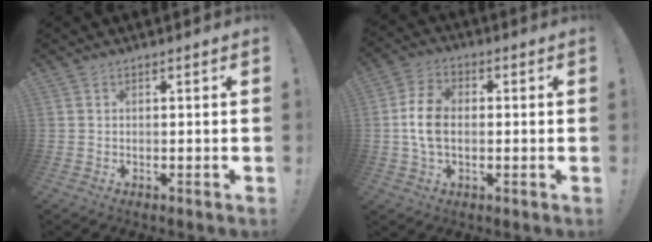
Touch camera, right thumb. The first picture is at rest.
{"total": 9.2, "force": [-0.7, 6.0, 6.9], "torque": [-0.129, 0.006, -0.009]}